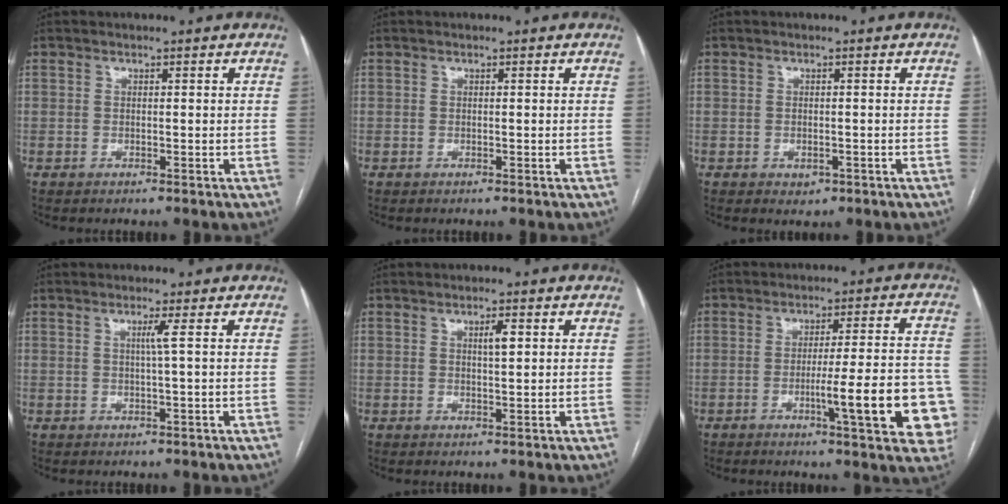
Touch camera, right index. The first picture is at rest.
{"total": 0.0}
{"total": 1.6, "force": [-0.7, 1.2, 0.8], "torque": [-0.011, 0.001, -0.002]}
{"total": 1.6, "force": [0.3, -0.7, 1.4], "torque": [-0.026, -0.001, 0.006]}
{"total": 2.1, "force": [0.7, 0.3, 1.9], "torque": [-0.033, 0.000, 0.012]}
{"total": 14.3, "force": [-4.5, 1.4, 13.5], "torque": [-0.131, 0.014, -0.053]}